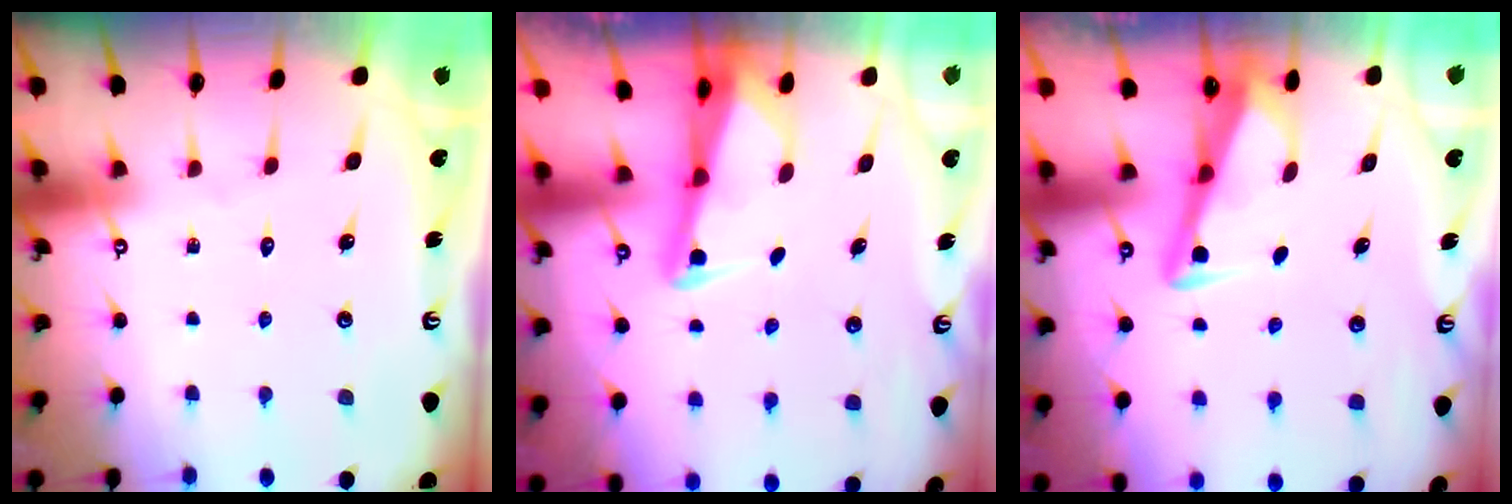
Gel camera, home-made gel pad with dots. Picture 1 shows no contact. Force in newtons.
{"total": 2.6, "press": 2.6, "slide": 0.3}
{"total": 3.5, "press": 3.5, "slide": 0.3}